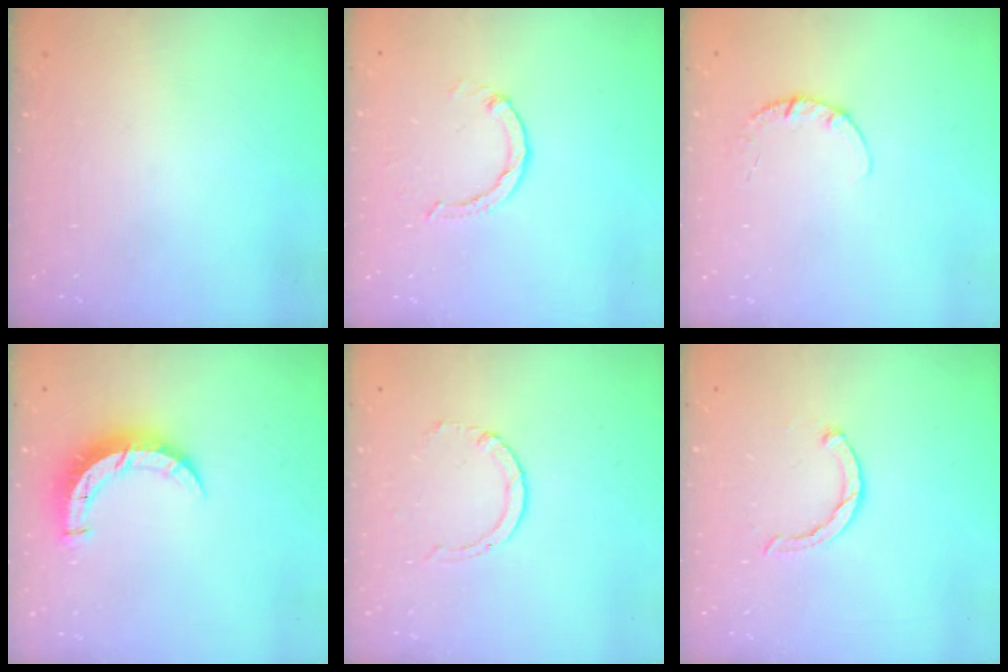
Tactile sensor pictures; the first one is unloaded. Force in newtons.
{"total": 1.8, "press": 1.8, "slide": 0.2}
{"total": 2.7, "press": 2.7, "slide": 0.4}
{"total": 8.2, "press": 8.2, "slide": 0.6}
{"total": 2.9, "press": 2.9, "slide": 0.4}
{"total": 2.5, "press": 2.5, "slide": 0.4}